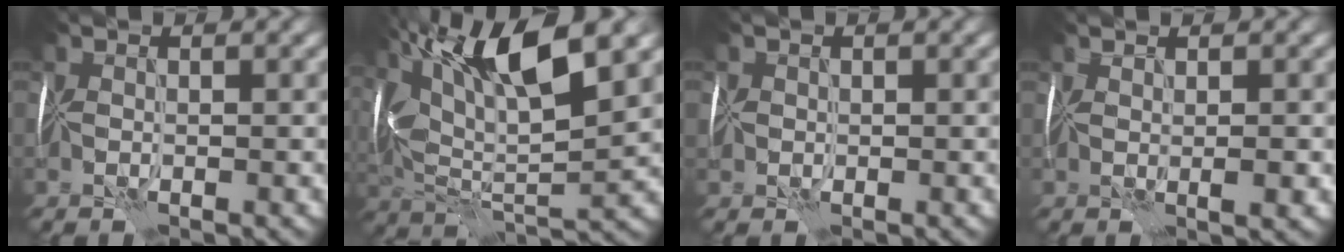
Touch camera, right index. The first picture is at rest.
{"total": 11.6, "force": [6.2, 3.5, 9.1], "torque": [-0.174, 0.017, 0.113]}
{"total": 1.2, "force": [-0.4, 1.1, 0.0], "torque": [0.002, 0.007, -0.001]}
{"total": 1.6, "force": [0.6, 0.3, 1.5], "torque": [-0.023, 0.007, 0.013]}